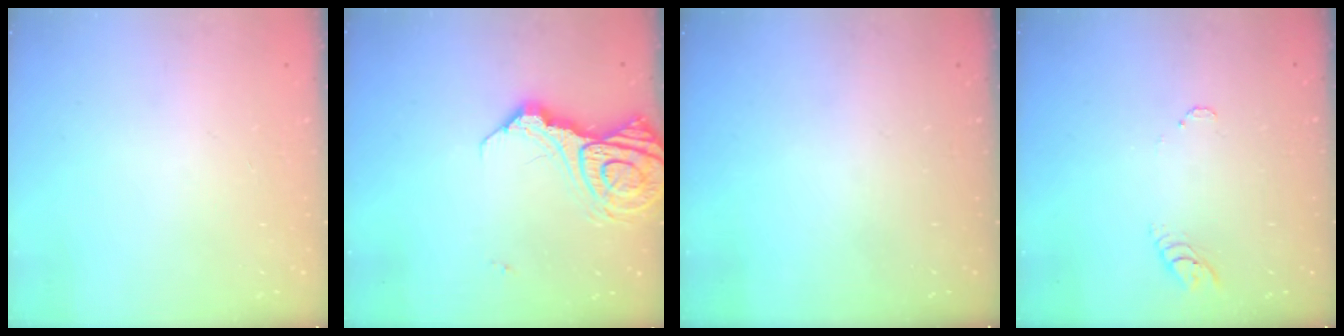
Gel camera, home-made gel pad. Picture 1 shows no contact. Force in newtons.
{"total": 15.1, "press": 15.0, "slide": 1.8}
{"total": 0.0}
{"total": 3.5, "press": 3.5, "slide": 0.2}